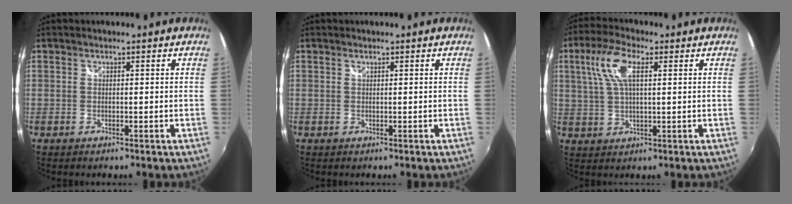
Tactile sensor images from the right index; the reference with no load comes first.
{"total": 0.0}
{"total": 8.5, "force": [2.9, 3.2, 7.3], "torque": [-0.151, 0.017, 0.054]}